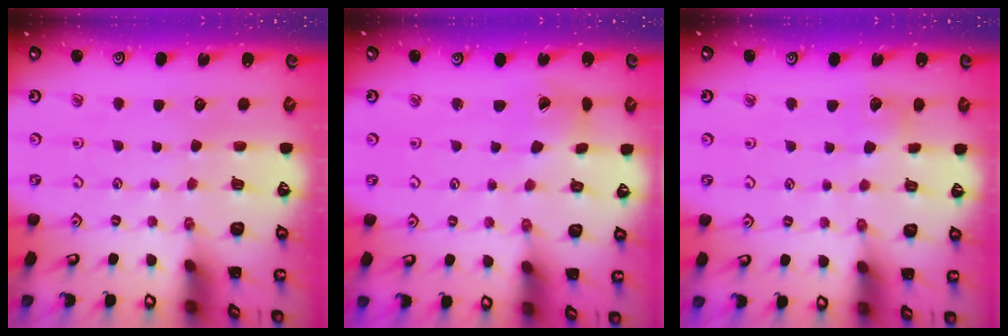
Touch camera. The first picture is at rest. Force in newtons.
{"total": 2.4, "press": 2.4, "slide": 0.4}
{"total": 5.1, "press": 5.1, "slide": 0.6}